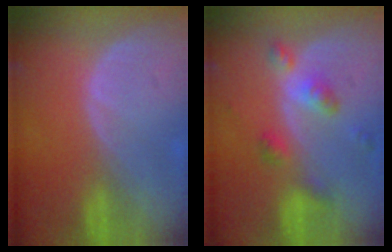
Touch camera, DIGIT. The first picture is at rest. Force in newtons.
{"total": 6.0, "press": 5.3, "slide": 2.8}